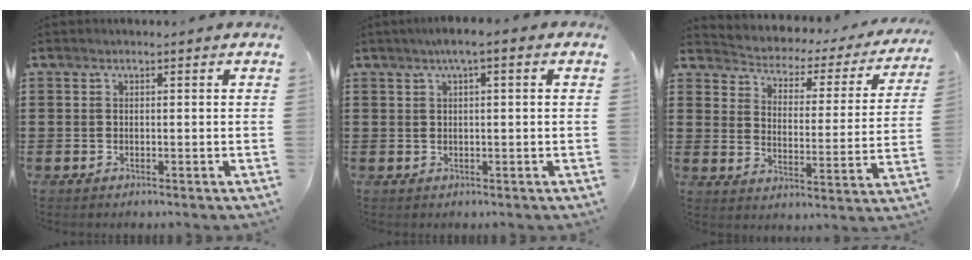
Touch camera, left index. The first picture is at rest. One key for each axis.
{"total": 2.2, "fx": 0.6, "fy": 0.3, "fz": 2.2, "tx": -0.039, "ty": 0.001, "tz": 0.010}
{"total": 2.4, "fx": 2.2, "fy": 0.8, "fz": 0.3, "tx": -0.026, "ty": -0.025, "tz": 0.026}